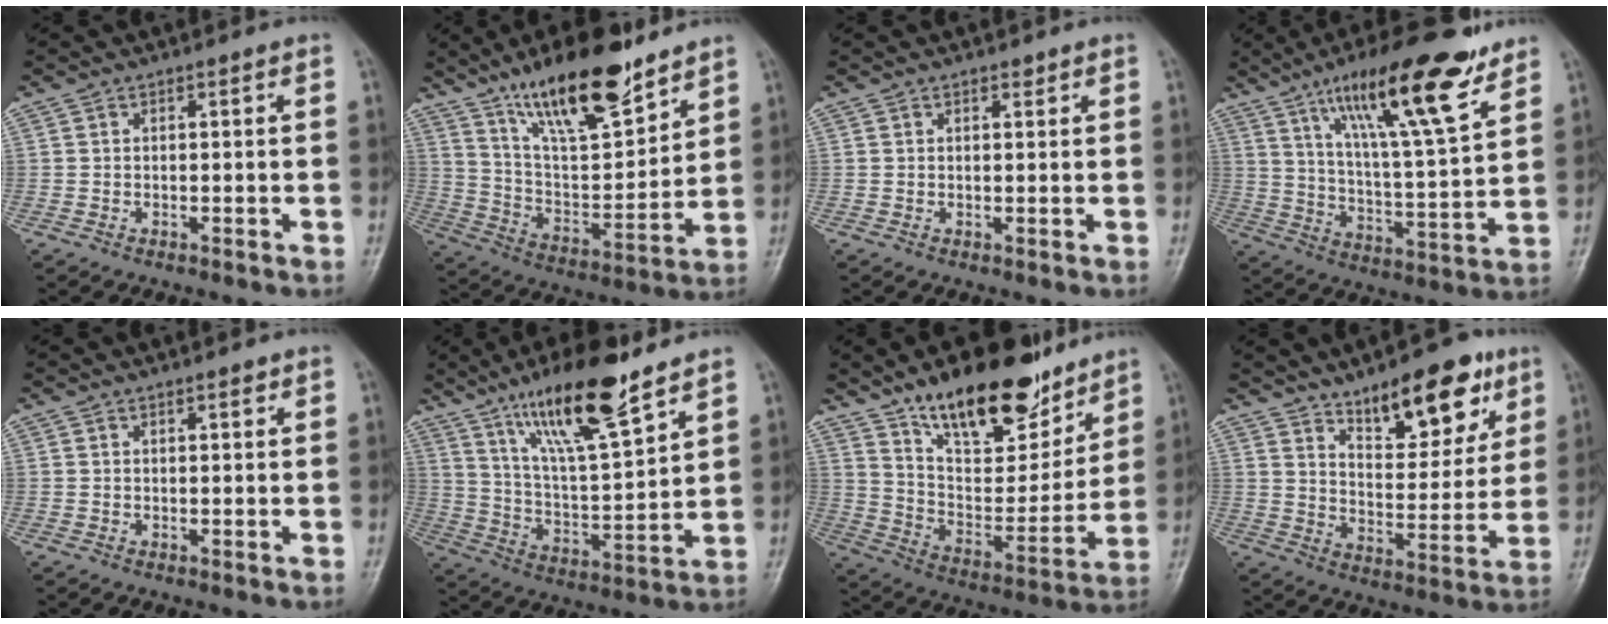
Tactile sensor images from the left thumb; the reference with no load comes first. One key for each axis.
{"total": 20.2, "fx": 14.1, "fy": 6.5, "fz": 12.9, "tx": -0.179, "ty": -0.072, "tz": 0.252}
{"total": 1.1, "fx": 0.7, "fy": 0.5, "fz": 0.5, "tx": -0.002, "ty": -0.003, "tz": 0.009}
{"total": 20.2, "fx": 12.7, "fy": 3.9, "fz": 15.3, "tx": -0.227, "ty": -0.056, "tz": 0.212}
{"total": 1.3, "fx": 0.9, "fy": 0.5, "fz": 0.9, "tx": -0.008, "ty": -0.002, "tz": 0.011}
{"total": 18.0, "fx": 12.2, "fy": 4.0, "fz": 12.6, "tx": -0.200, "ty": -0.063, "tz": 0.224}
{"total": 23.0, "fx": 15.9, "fy": 9.5, "fz": 13.6, "tx": -0.163, "ty": -0.080, "tz": 0.266}
{"total": 16.7, "fx": 10.0, "fy": 6.8, "fz": 11.4, "tx": -0.119, "ty": -0.051, "tz": 0.159}